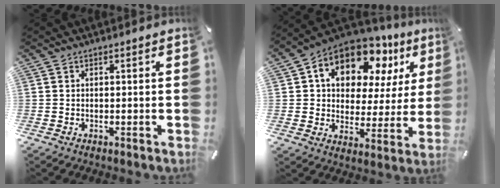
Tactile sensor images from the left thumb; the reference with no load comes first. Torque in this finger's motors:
{"motor_torque": [2.43, 2.57, 1.52, -1.25, 0.40]}